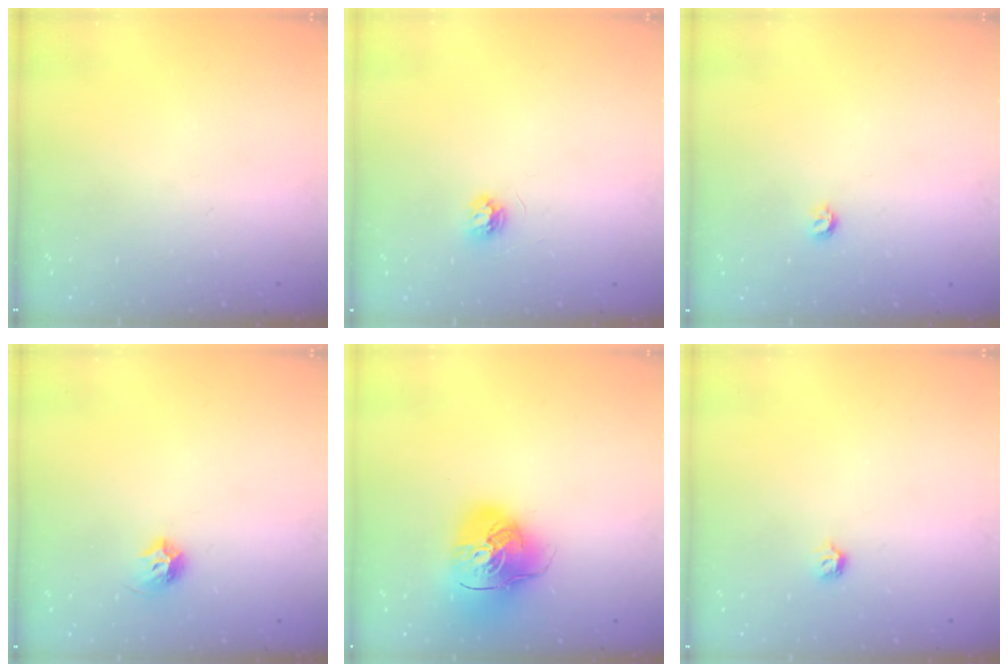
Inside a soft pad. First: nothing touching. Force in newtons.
{"total": 3.7, "press": 3.7, "slide": 0.5}
{"total": 3.5, "press": 3.5, "slide": 0.3}
{"total": 7.4, "press": 7.3, "slide": 1.2}
{"total": 16.2, "press": 16.0, "slide": 2.4}
{"total": 4.0, "press": 3.9, "slide": 0.7}